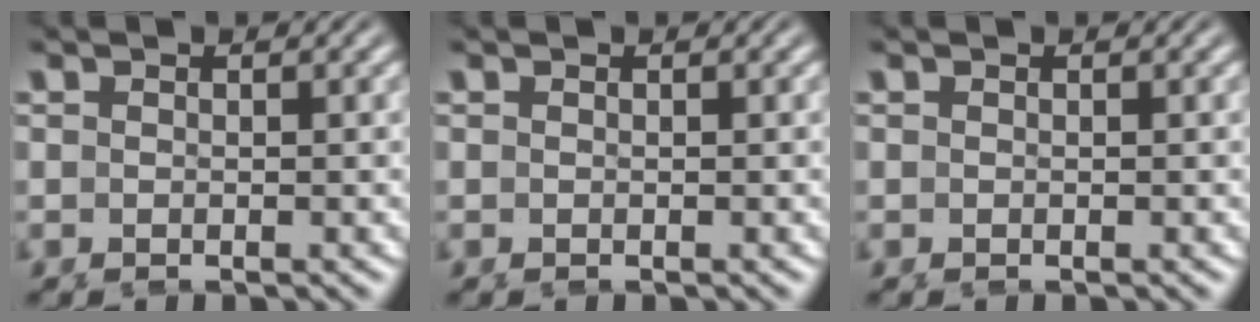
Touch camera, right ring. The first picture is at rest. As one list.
[{"total": 0.0}, {"total": 0.0}]